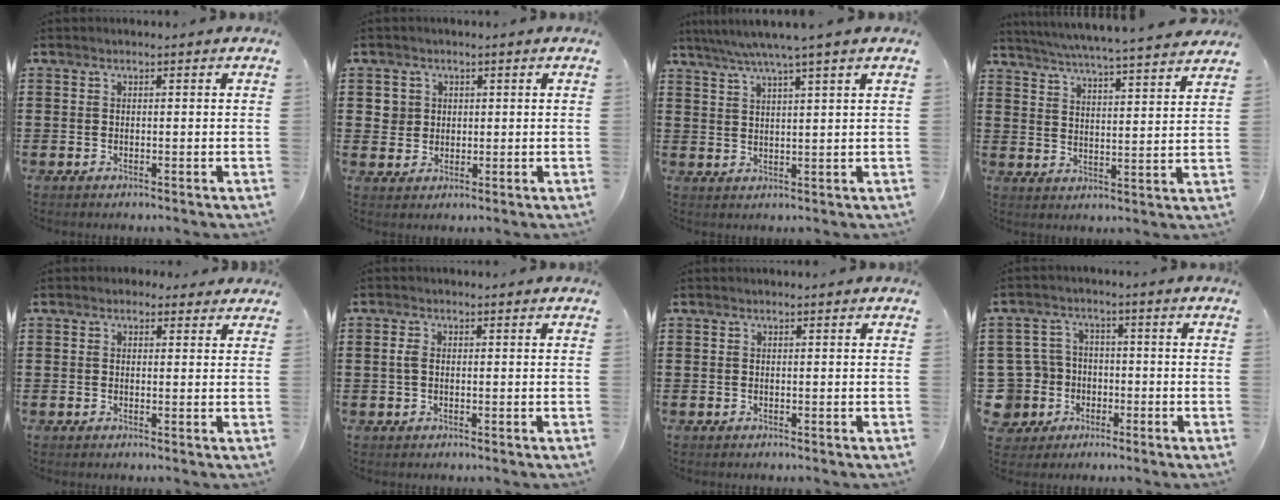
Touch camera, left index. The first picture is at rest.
{"total": 2.9, "force": [0.9, 2.7, 0.2], "torque": [-0.018, 0.011, 0.015]}
{"total": 4.4, "force": [3.4, -0.8, 2.6], "torque": [-0.060, -0.012, 0.057]}
{"total": 4.8, "force": [4.5, -0.9, 1.4], "torque": [-0.046, -0.037, 0.074]}
{"total": 1.6, "force": [1.0, 1.2, 0.4], "torque": [-0.005, 0.006, 0.017]}
{"total": 2.0, "force": [0.1, 1.3, 1.6], "torque": [-0.042, 0.003, -0.001]}
{"total": 0.0}
{"total": 7.8, "force": [-2.6, 7.0, 2.0], "torque": [-0.102, 0.004, -0.056]}